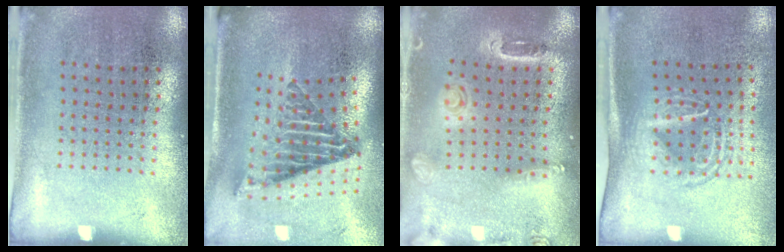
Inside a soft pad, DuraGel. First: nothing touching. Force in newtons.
{"total": 2.8, "press": 1.7, "slide": 2.2}
{"total": 1.6, "press": 1.5, "slide": 0.3}
{"total": 1.7, "press": 1.3, "slide": 1.1}